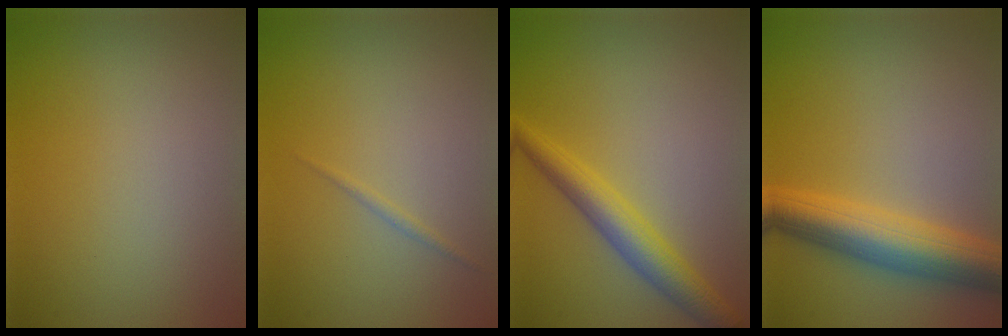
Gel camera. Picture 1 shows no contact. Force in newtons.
{"total": 0.5, "press": 0.5, "slide": 0.0}
{"total": 4.0, "press": 4.0, "slide": 0.0}
{"total": 7.2, "press": 7.2, "slide": 0.2}